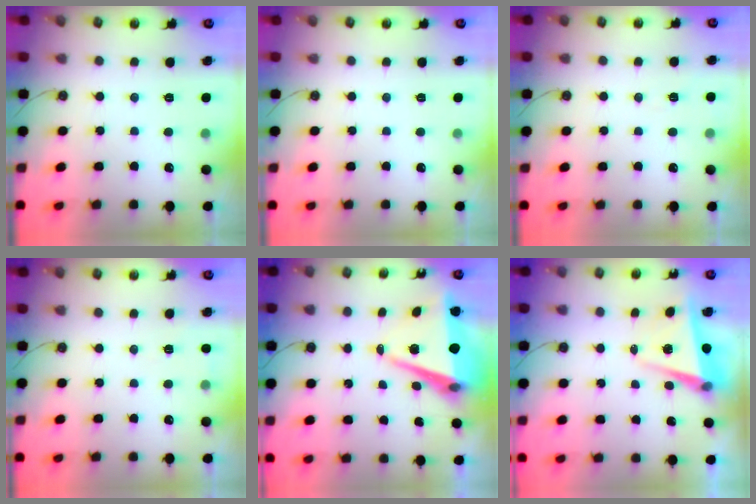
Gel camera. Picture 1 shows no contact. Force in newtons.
{"total": 0.0}
{"total": 3.7, "press": 3.3, "slide": 1.7}
{"total": 2.7, "press": 2.6, "slide": 0.8}
{"total": 9.8, "press": 8.8, "slide": 4.2}
{"total": 5.3, "press": 4.8, "slide": 2.2}